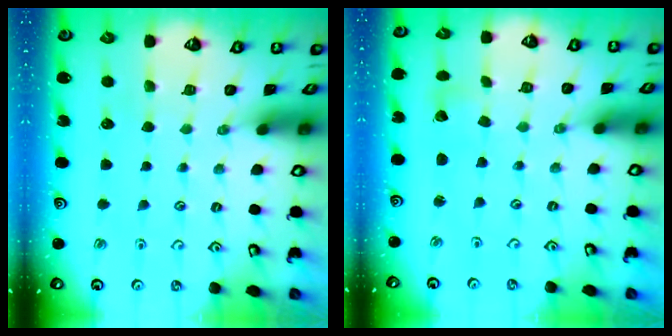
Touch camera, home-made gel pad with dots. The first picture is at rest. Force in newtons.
{"total": 1.6, "press": 1.6, "slide": 0.2}